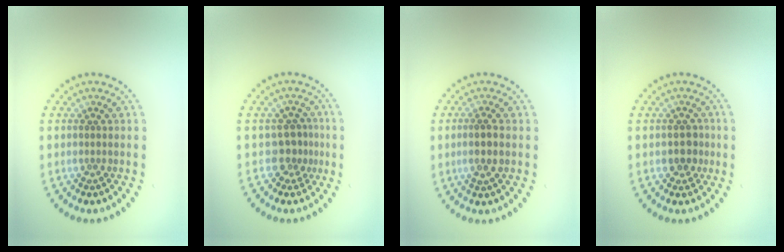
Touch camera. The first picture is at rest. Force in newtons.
{"total": 2.2, "press": 1.5, "slide": 1.7}
{"total": 2.1, "press": 2.0, "slide": 0.6}
{"total": 1.8, "press": 1.7, "slide": 0.7}